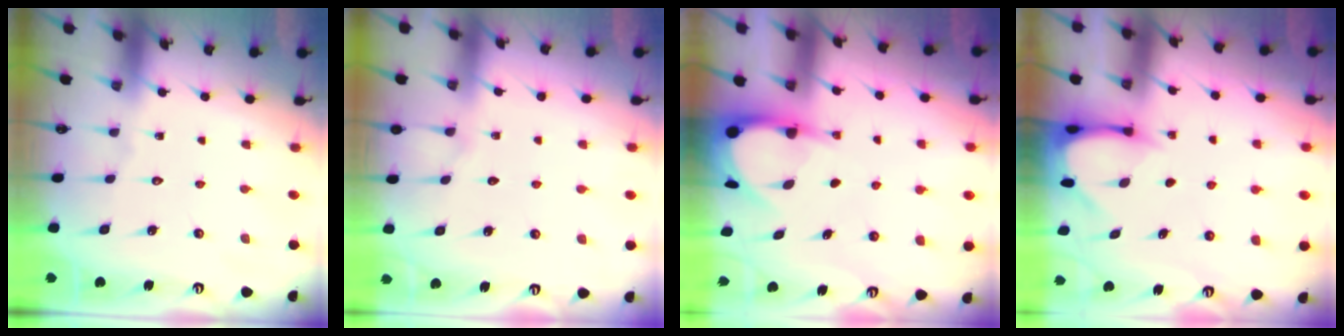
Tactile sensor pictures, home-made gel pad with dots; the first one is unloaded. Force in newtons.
{"total": 3.4, "press": 3.3, "slide": 0.6}
{"total": 4.7, "press": 4.7, "slide": 0.4}
{"total": 3.7, "press": 3.7, "slide": 0.3}